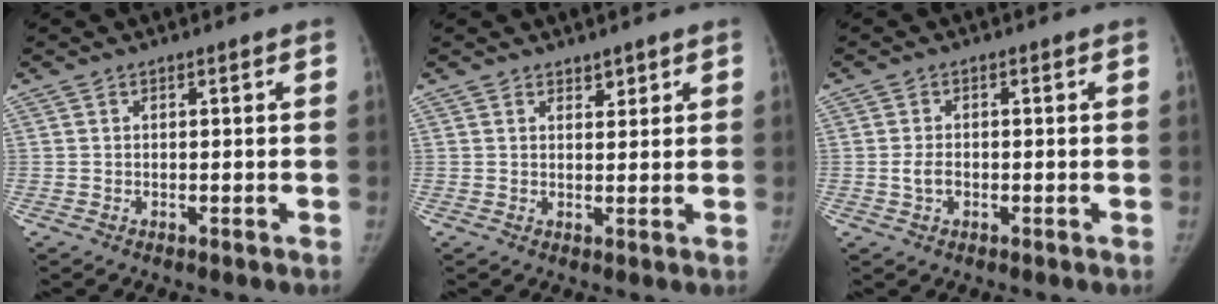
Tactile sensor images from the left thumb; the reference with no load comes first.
{"total": 1.7, "force": [1.4, 1.0, 0.4], "torque": [0.008, -0.009, 0.020]}
{"total": 2.4, "force": [-0.6, 1.6, 1.7], "torque": [-0.032, 0.006, -0.010]}